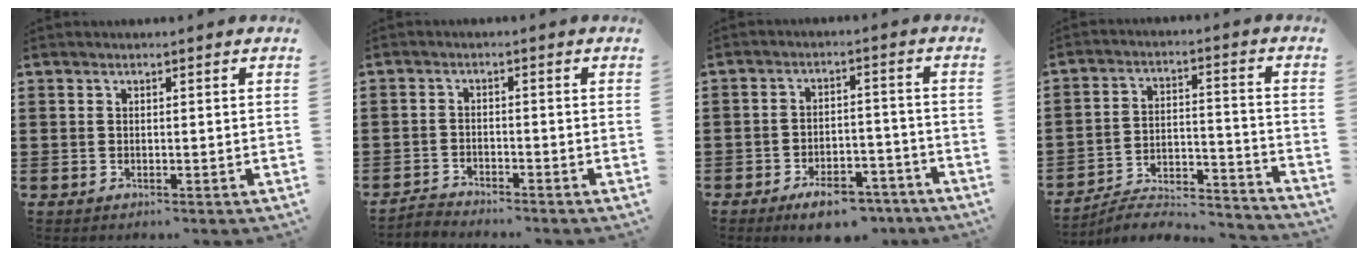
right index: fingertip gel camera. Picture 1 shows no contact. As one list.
[{"total": 2.2, "force": [-2.2, 0.1, -0.1], "torque": [-0.005, 0.003, -0.047]}, {"total": 6.4, "force": [-5.2, 1.8, 3.2], "torque": [-0.052, 0.014, -0.092]}, {"total": 4.9, "force": [-4.7, 0.6, 1.2], "torque": [-0.022, -0.001, -0.096]}]